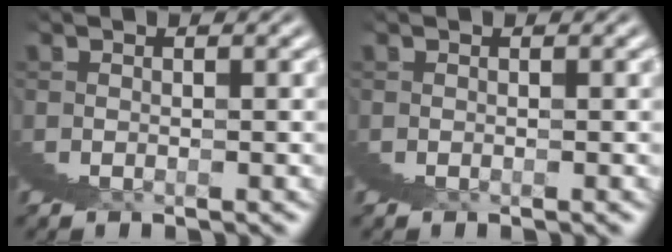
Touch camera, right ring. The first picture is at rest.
{"total": 0.0}